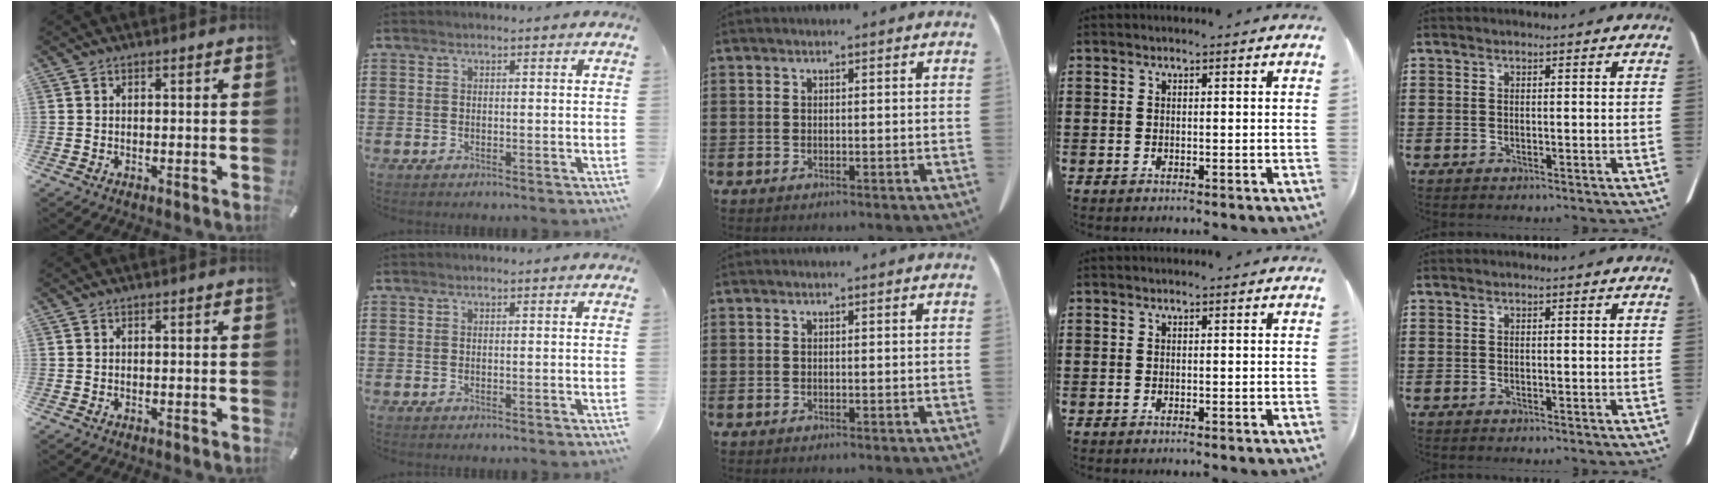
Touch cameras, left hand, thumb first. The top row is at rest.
{}